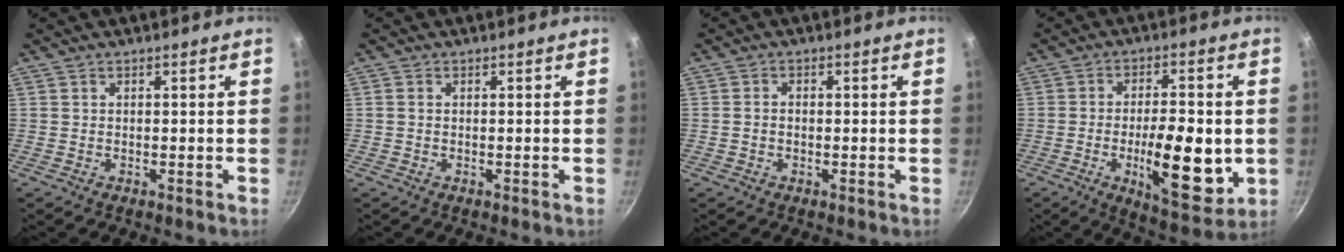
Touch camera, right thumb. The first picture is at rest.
{"total": 0.8, "force": [0.0, 0.6, 0.5], "torque": [-0.010, 0.003, -0.001]}
{"total": 1.6, "force": [-0.3, 1.2, 1.0], "torque": [-0.018, 0.008, -0.007]}
{"total": 15.9, "force": [-2.8, 6.1, 14.4], "torque": [-0.202, -0.006, -0.038]}